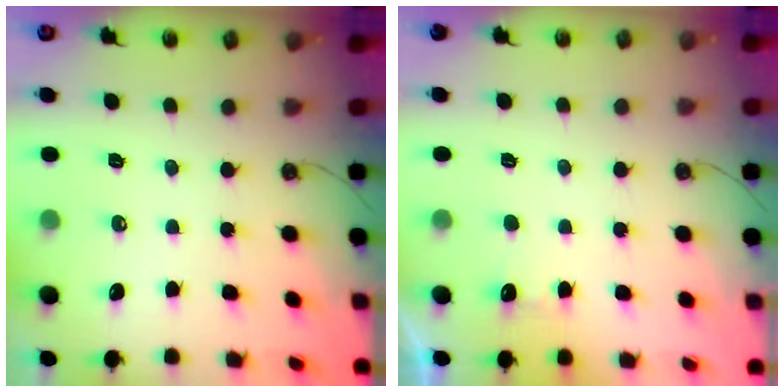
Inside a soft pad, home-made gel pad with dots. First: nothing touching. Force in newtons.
{"total": 2.0, "press": 1.8, "slide": 0.9}